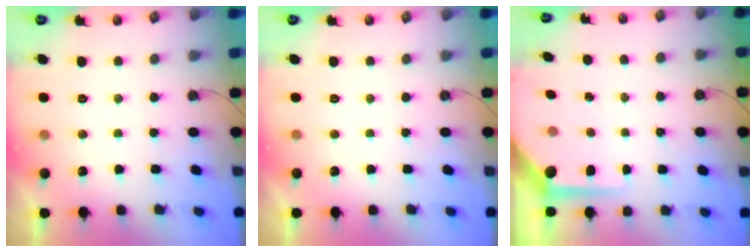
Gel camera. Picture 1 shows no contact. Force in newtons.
{"total": 0.0}
{"total": 7.3, "press": 7.2, "slide": 0.8}